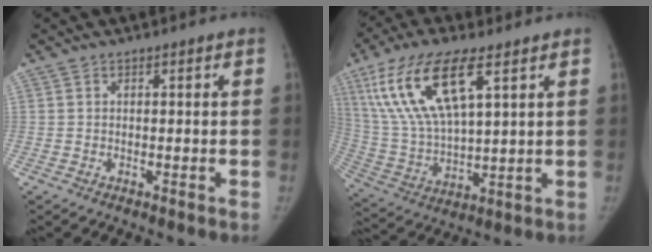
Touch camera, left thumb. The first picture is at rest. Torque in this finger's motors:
{"motor_torque": [0.50, 0.62, 1.91, -0.86, 0.22]}